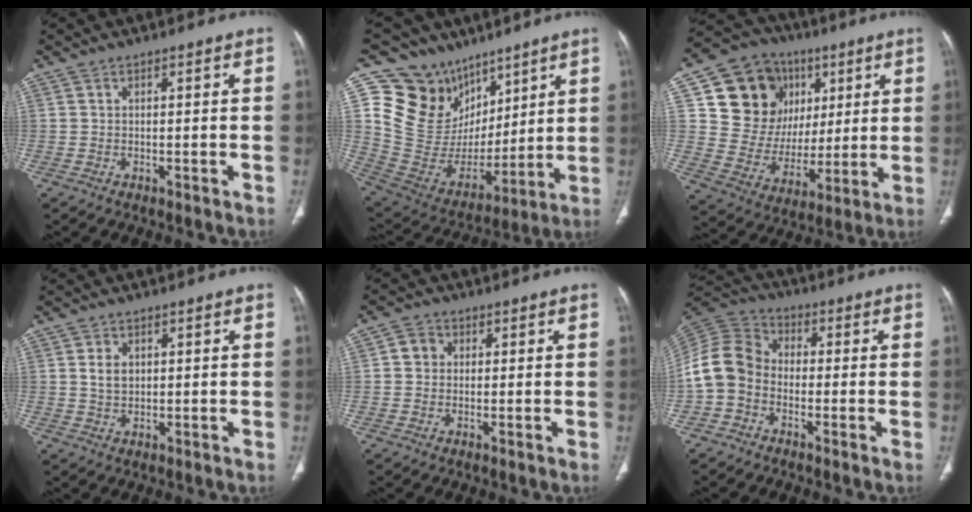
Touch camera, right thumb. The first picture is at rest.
{"total": 20.3, "force": [11.3, 15.4, 6.9], "torque": [-0.075, -0.031, 0.227]}
{"total": 21.2, "force": [7.1, 17.4, 9.7], "torque": [-0.113, 0.017, 0.143]}
{"total": 3.3, "force": [0.9, 2.4, 2.1], "torque": [-0.023, -0.005, 0.019]}
{"total": 3.5, "force": [0.5, 3.2, 1.3], "torque": [-0.006, 0.006, 0.007]}
{"total": 10.7, "force": [-2.3, 8.6, 5.8], "torque": [-0.112, 0.035, -0.058]}